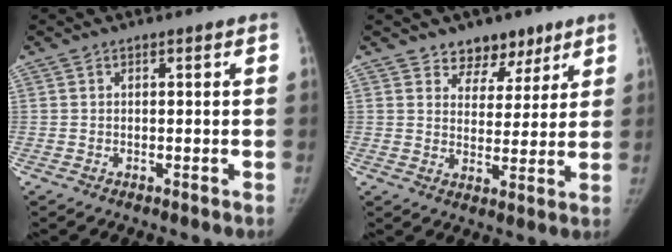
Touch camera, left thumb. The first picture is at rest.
{"total": 7.2, "force": [5.2, 4.8, 1.7], "torque": [0.022, -0.029, 0.081]}